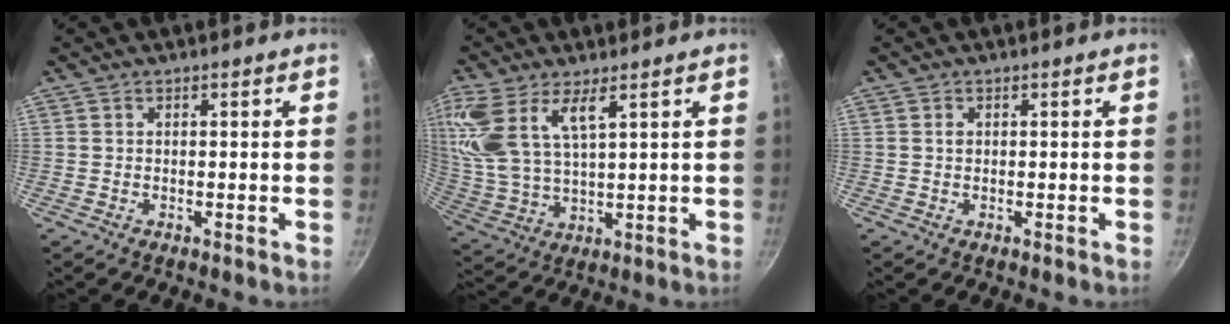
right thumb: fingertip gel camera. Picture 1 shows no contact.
{"total": 14.4, "force": [7.6, 6.1, 10.7], "torque": [-0.221, -0.025, 0.163]}
{"total": 0.8, "force": [0.2, 0.6, 0.5], "torque": [-0.007, 0.002, 0.004]}